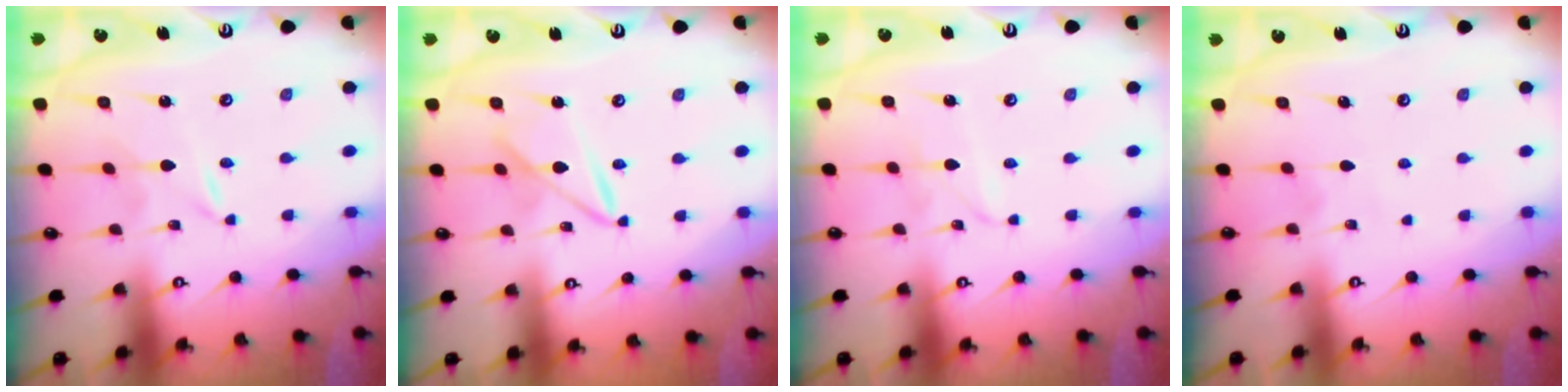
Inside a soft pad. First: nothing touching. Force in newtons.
{"total": 7.2, "press": 7.1, "slide": 0.4}
{"total": 1.8, "press": 1.7, "slide": 0.2}
{"total": 3.9, "press": 3.8, "slide": 0.4}